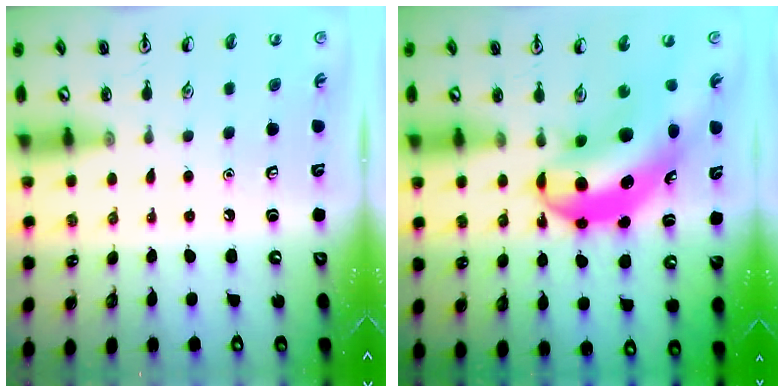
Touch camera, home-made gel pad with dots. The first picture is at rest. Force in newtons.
{"total": 9.5, "press": 9.2, "slide": 2.6}